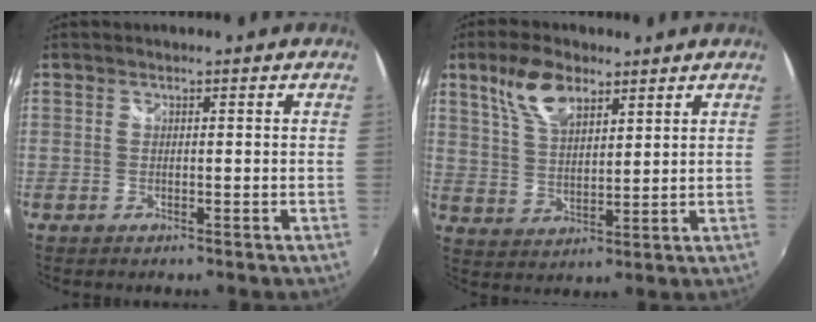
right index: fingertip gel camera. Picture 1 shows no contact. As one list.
[{"total": 9.2, "force": [5.6, 4.3, 6.0], "torque": [-0.117, 0.018, 0.111]}]